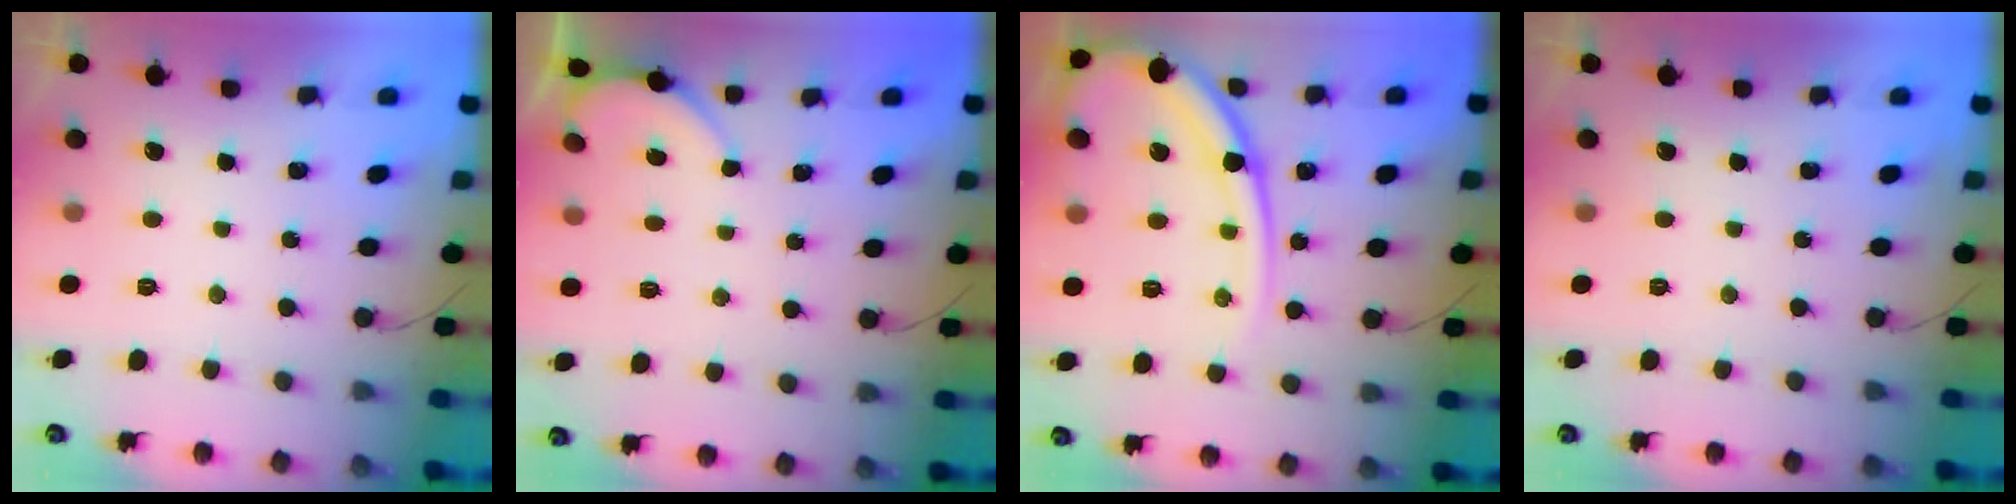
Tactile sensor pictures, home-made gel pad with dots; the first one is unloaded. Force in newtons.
{"total": 1.4, "press": 1.4, "slide": 0.2}
{"total": 15.5, "press": 15.3, "slide": 2.0}
{"total": 0.0}